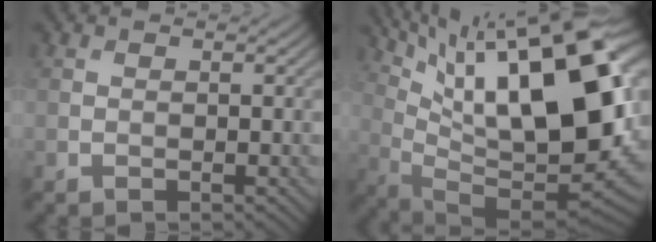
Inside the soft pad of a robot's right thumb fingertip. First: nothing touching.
{"total": 21.1, "force": [8.6, 6.9, 18.0], "torque": [-0.284, 0.027, 0.148]}